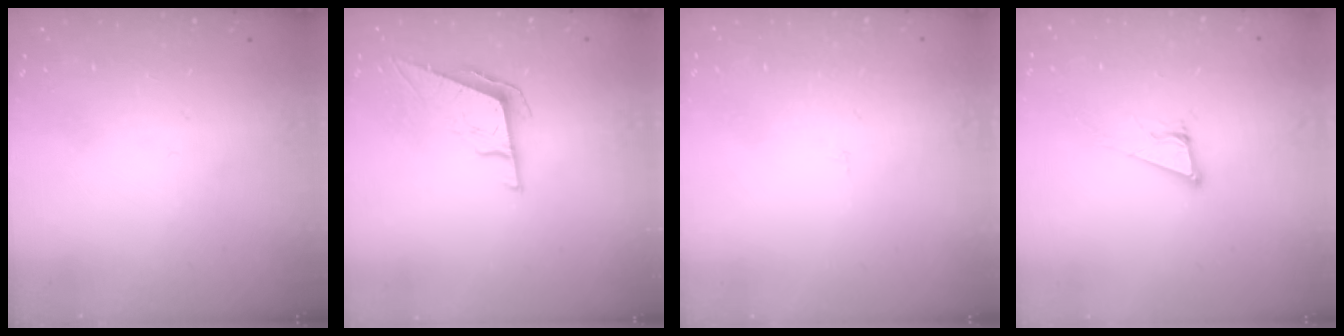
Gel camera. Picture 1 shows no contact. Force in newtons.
{"total": 7.4, "press": 7.1, "slide": 2.2}
{"total": 1.6, "press": 1.6, "slide": 0.1}
{"total": 9.8, "press": 9.2, "slide": 3.3}